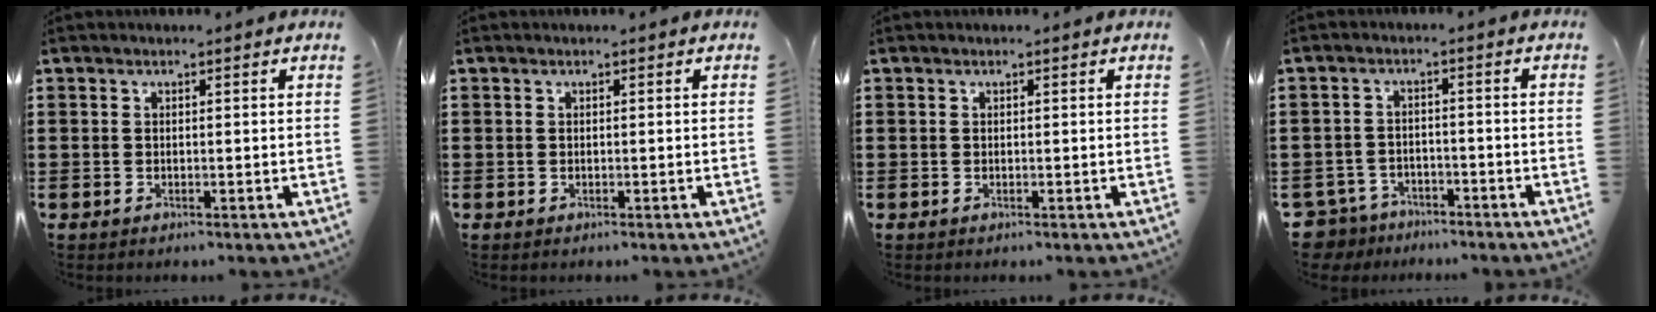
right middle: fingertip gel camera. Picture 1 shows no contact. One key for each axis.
{"total": 0.0}
{"total": 0.0}
{"total": 4.0, "fx": -3.8, "fy": 1.1, "fz": 0.2, "tx": -0.033, "ty": -0.007, "tz": -0.087}